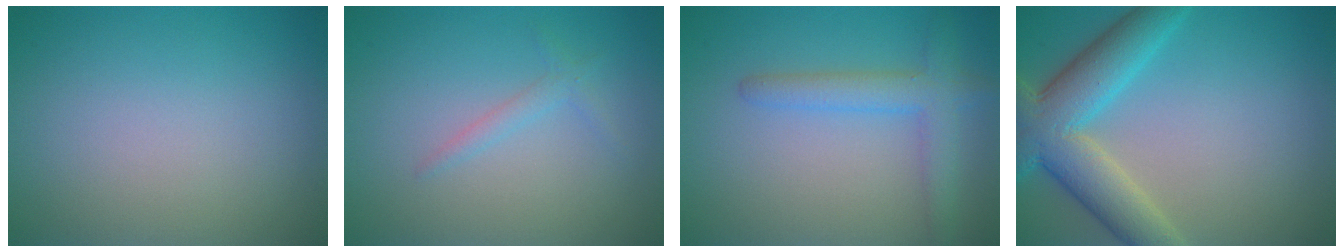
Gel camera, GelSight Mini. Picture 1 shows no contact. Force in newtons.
{"total": 1.1, "press": 1.1, "slide": 0.1}
{"total": 3.3, "press": 3.3, "slide": 0.2}
{"total": 7.5, "press": 7.5, "slide": 0.4}